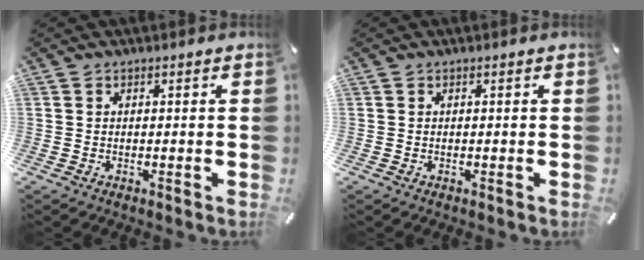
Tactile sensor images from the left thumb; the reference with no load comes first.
{"total": 0.0}